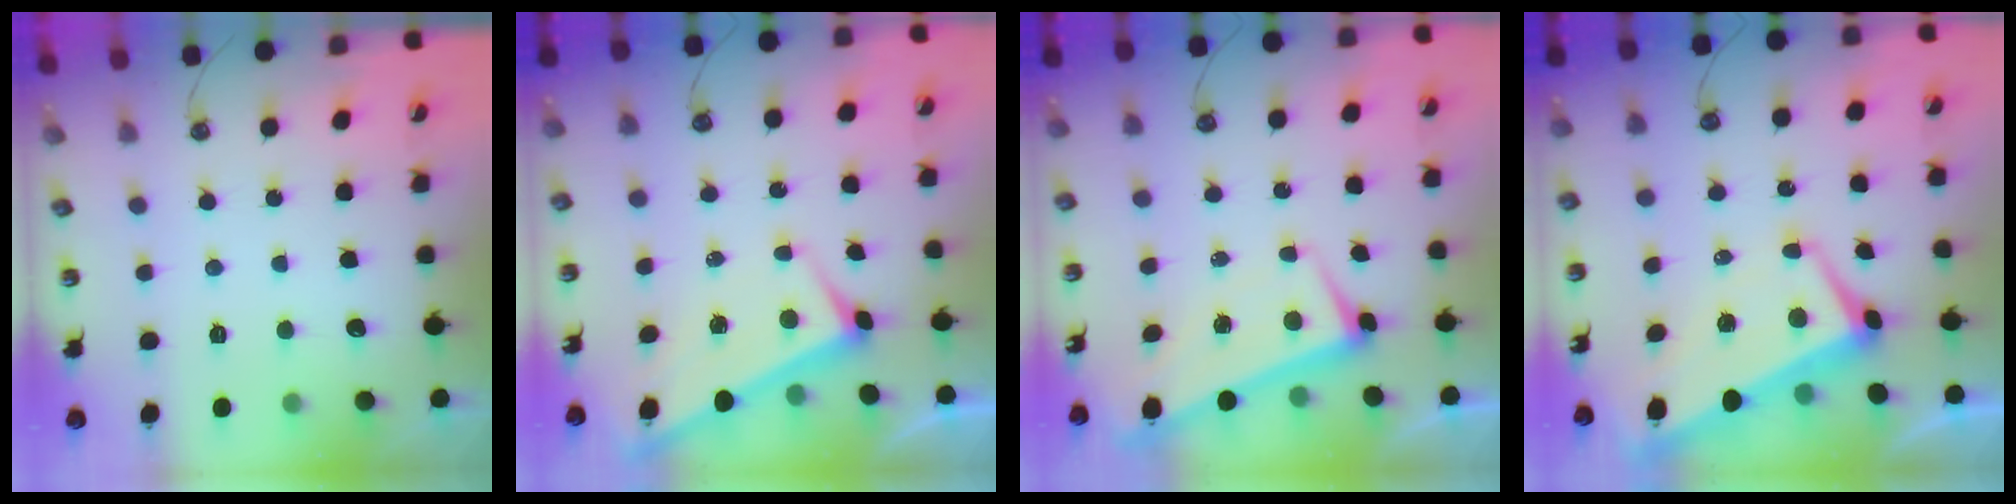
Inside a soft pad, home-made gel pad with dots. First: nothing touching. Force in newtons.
{"total": 3.1, "press": 3.1, "slide": 0.1}
{"total": 1.5, "press": 0.5, "slide": 1.4}
{"total": 1.8, "press": 1.1, "slide": 1.3}